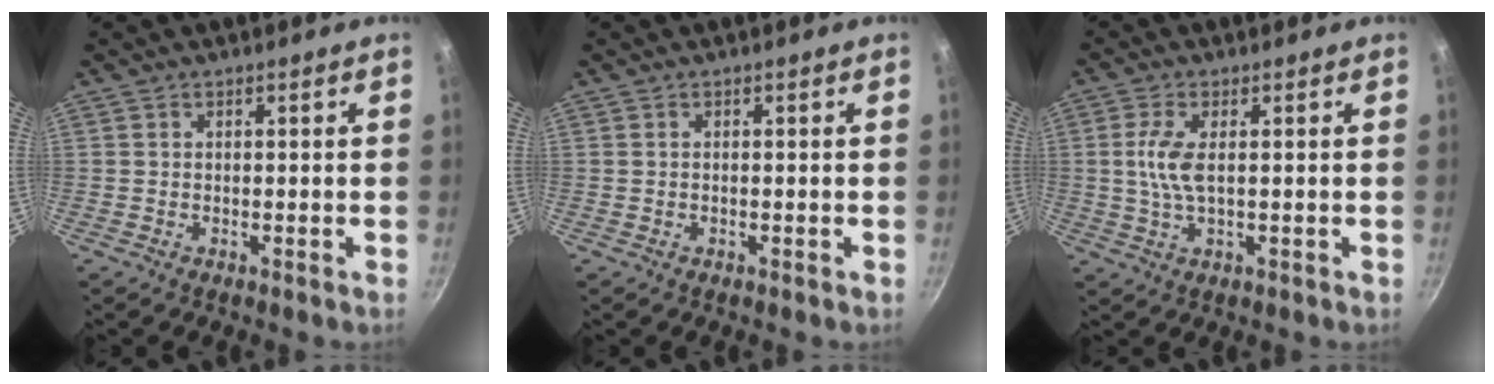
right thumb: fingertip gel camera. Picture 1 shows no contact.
{"total": 0.0}
{"total": 5.4, "force": [0.5, 2.0, 5.0], "torque": [-0.116, 0.002, 0.009]}